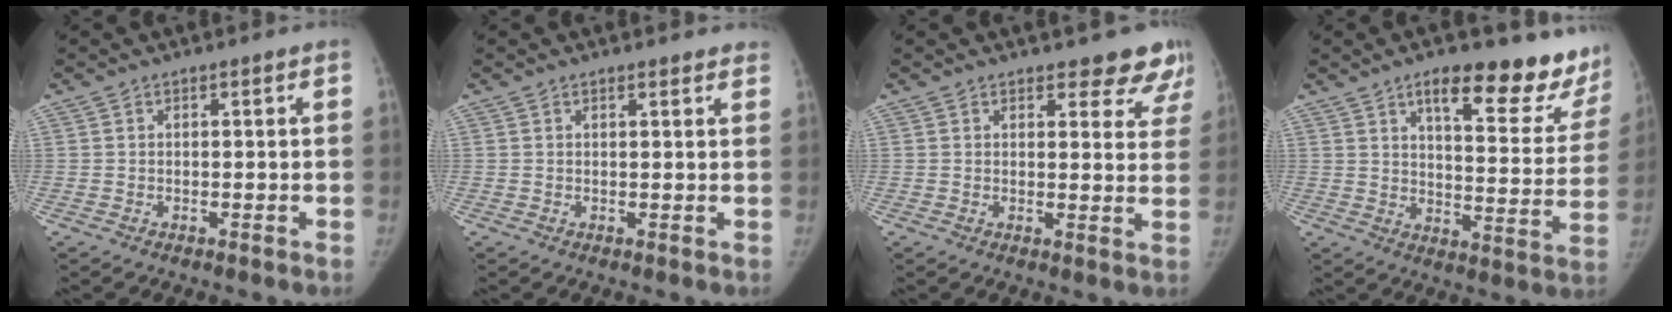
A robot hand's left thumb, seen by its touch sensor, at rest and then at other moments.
{"total": 2.2, "force": [1.9, 0.7, 0.7], "torque": [0.002, -0.004, 0.018]}
{"total": 7.9, "force": [6.7, 3.2, 2.4], "torque": [0.021, -0.035, 0.057]}
{"total": 20.4, "force": [14.9, 6.9, 12.2], "torque": [-0.108, -0.081, 0.190]}